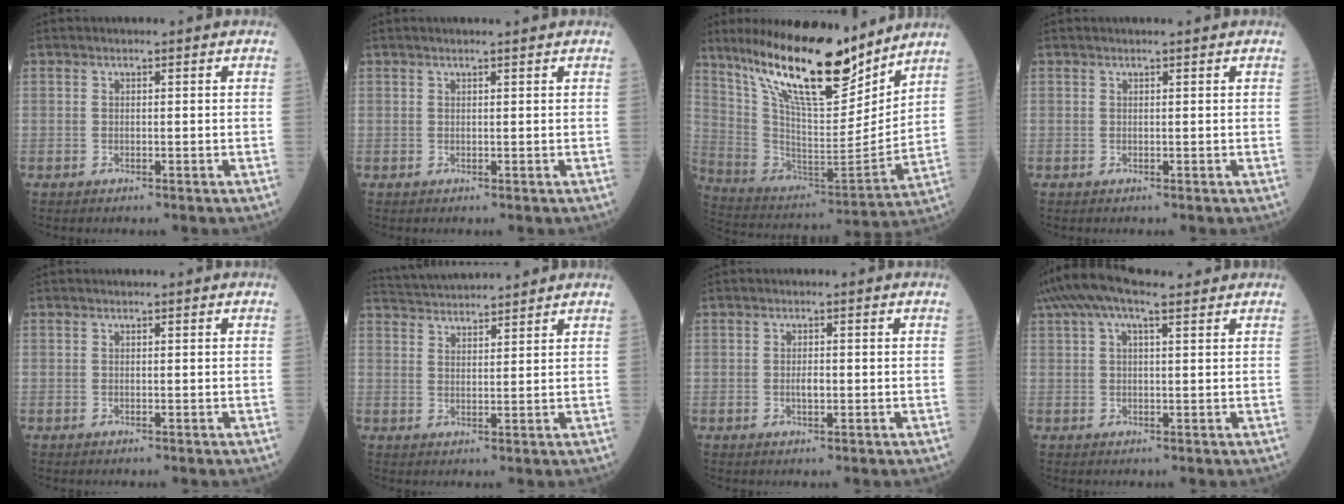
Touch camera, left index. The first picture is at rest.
{"total": 1.6, "force": [1.4, -0.2, 0.9], "torque": [-0.011, 0.008, 0.023]}
{"total": 21.6, "force": [16.2, 4.7, 13.5], "torque": [-0.236, -0.014, 0.289]}
{"total": 0.7, "force": [0.6, -0.1, 0.3], "torque": [-0.009, 0.001, 0.012]}
{"total": 0.0}
{"total": 8.6, "force": [8.3, 0.2, 2.0], "torque": [-0.045, 0.034, 0.136]}
{"total": 1.6, "force": [-0.3, 0.6, 1.5], "torque": [-0.029, -0.001, -0.004]}
{"total": 10.0, "force": [6.9, 2.9, 6.6], "torque": [-0.135, 0.055, 0.122]}